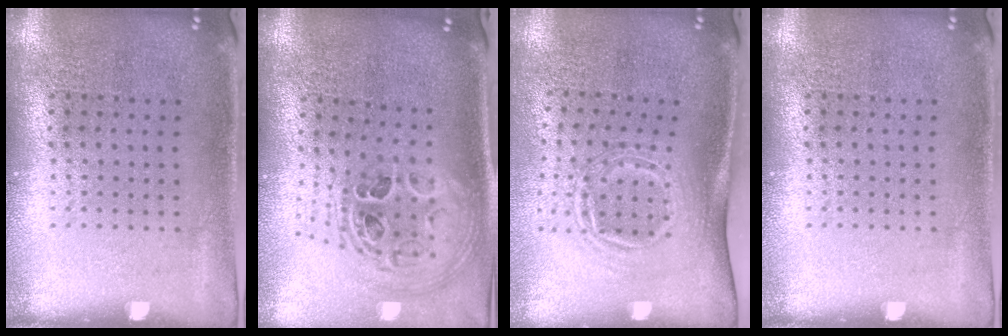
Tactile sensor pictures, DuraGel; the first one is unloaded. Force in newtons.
{"total": 1.8, "press": 1.6, "slide": 1.0}
{"total": 1.7, "press": 1.2, "slide": 1.2}
{"total": 0.0}